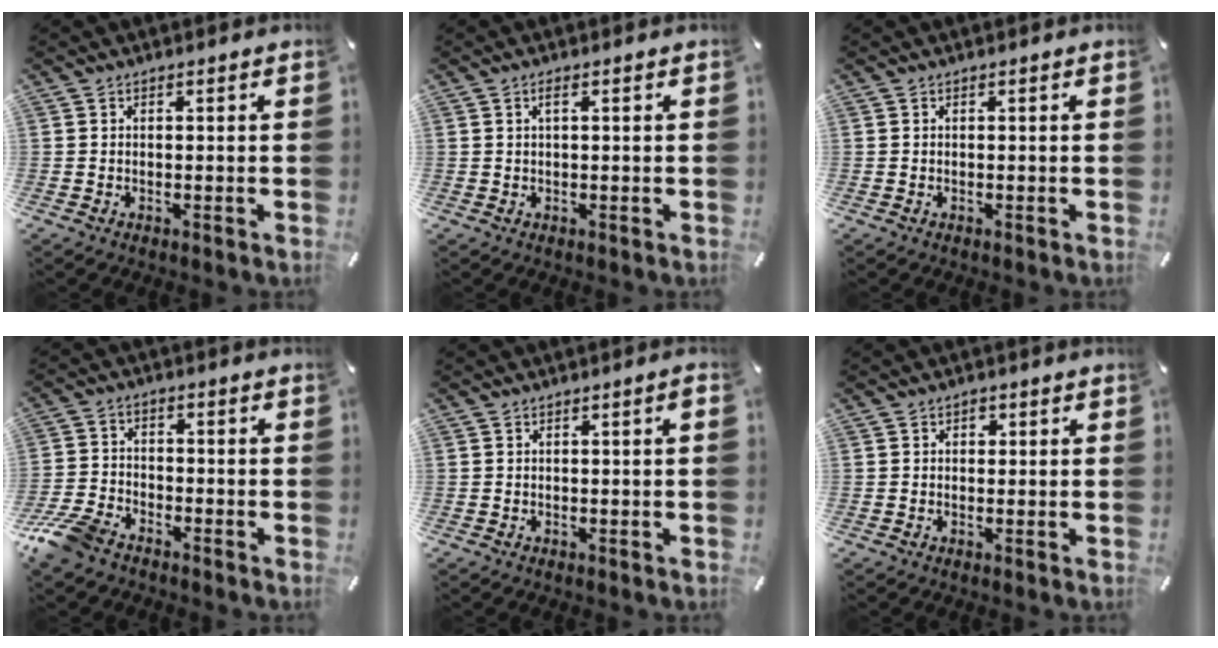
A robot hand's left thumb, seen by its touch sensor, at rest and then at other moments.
{"total": 1.6, "force": [0.4, 0.3, 1.5], "torque": [-0.029, 0.002, 0.006]}
{"total": 0.0}
{"total": 8.7, "force": [-6.6, 4.2, 3.7], "torque": [-0.089, 0.025, -0.130]}
{"total": 1.2, "force": [0.0, 0.1, 1.2], "torque": [-0.019, -0.001, -0.001]}
{"total": 1.3, "force": [0.3, 1.1, 0.5], "torque": [-0.003, 0.004, 0.001]}